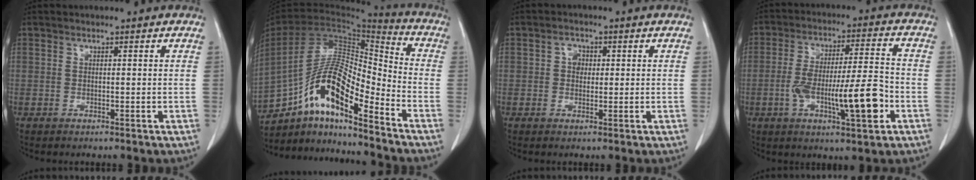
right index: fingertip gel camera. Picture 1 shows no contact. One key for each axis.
{"total": 16.1, "fx": -10.3, "fy": 3.6, "fz": 11.8, "tx": -0.221, "ty": 0.024, "tz": -0.183}
{"total": 2.2, "fx": 0.3, "fy": 1.8, "fz": 1.3, "tx": -0.018, "ty": 0.005, "tz": 0.001}
{"total": 13.2, "fx": -3.9, "fy": 2.0, "fz": 12.4, "tx": -0.213, "ty": 0.009, "tz": -0.059}